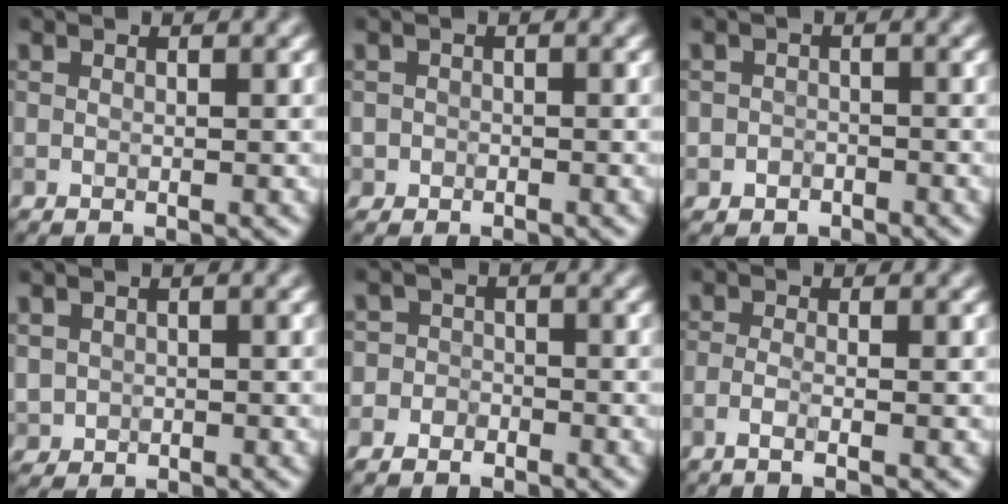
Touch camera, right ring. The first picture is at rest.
{"total": 0.9, "force": [-0.4, 0.8, -0.1], "torque": [0.015, -0.002, -0.009]}
{"total": 1.4, "force": [-0.8, 1.2, 0.1], "torque": [0.011, 0.002, -0.017]}
{"total": 1.4, "force": [0.1, 1.4, 0.3], "torque": [-0.004, -0.006, 0.005]}
{"total": 3.5, "force": [-2.3, 2.7, 0.0], "torque": [0.039, 0.006, -0.055]}
{"total": 2.0, "force": [-1.0, 0.5, 1.6], "torque": [-0.025, -0.004, -0.032]}